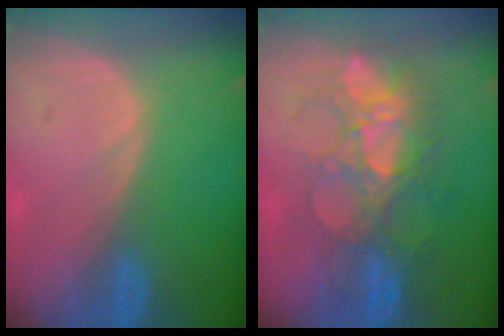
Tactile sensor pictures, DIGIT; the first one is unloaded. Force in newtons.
{"total": 8.8, "press": 8.7, "slide": 1.6}